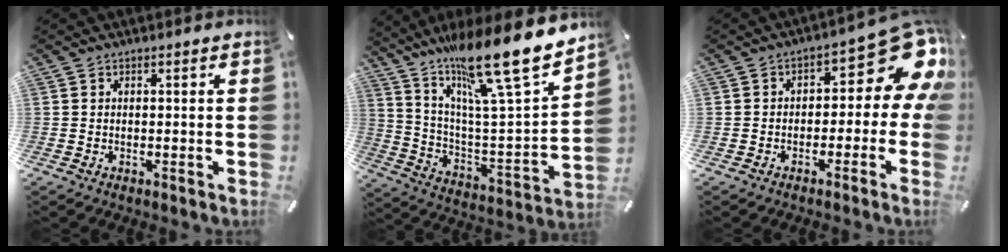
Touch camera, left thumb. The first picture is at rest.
{"total": 20.9, "force": [18.1, 1.2, 10.5], "torque": [-0.187, -0.156, 0.293]}
{"total": 11.8, "force": [3.9, 6.3, 9.2], "torque": [-0.100, -0.039, 0.062]}